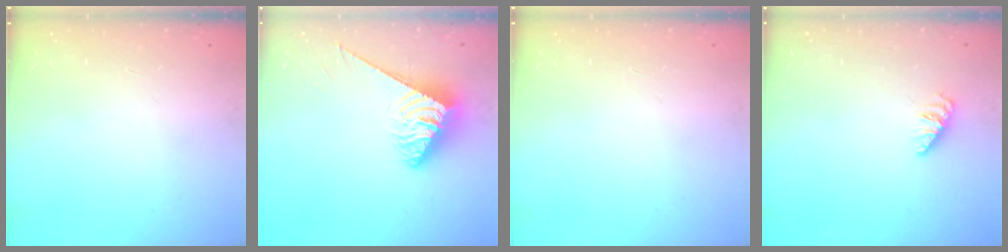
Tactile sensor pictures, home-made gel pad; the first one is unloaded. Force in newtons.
{"total": 3.9, "press": 3.8, "slide": 0.4}
{"total": 0.0}
{"total": 0.0}